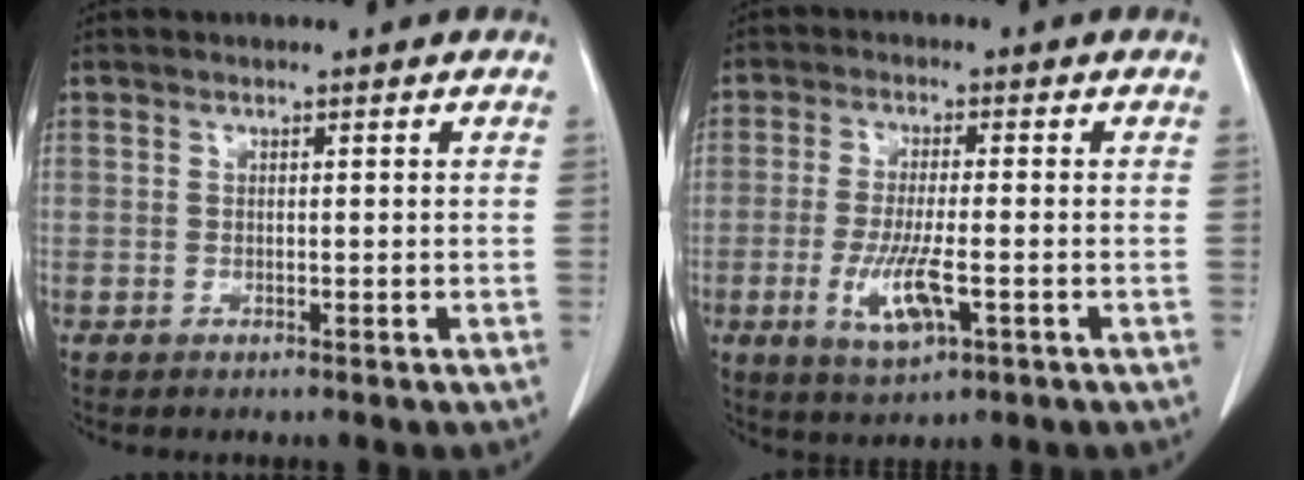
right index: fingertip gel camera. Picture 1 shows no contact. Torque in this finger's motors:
{"motor_torque": [0.45, 0.01, 0.28, 0.09]}